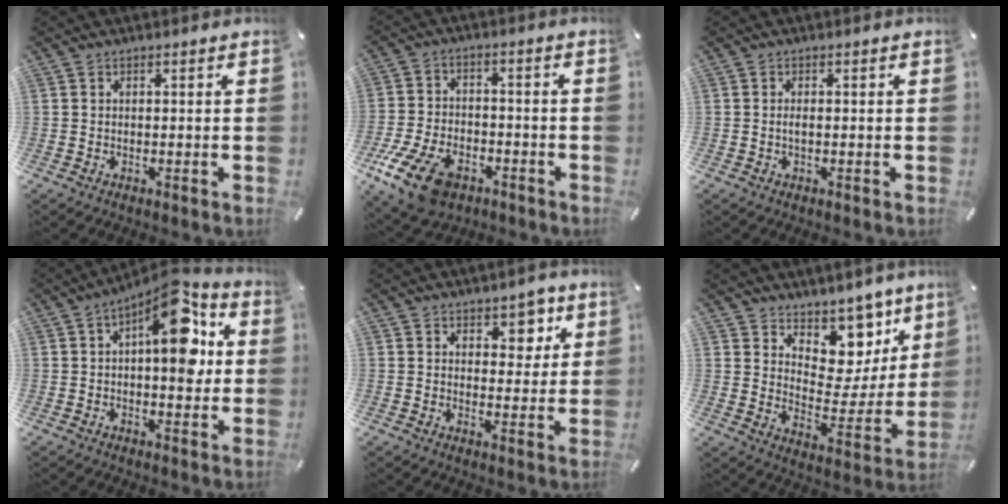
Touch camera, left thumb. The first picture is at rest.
{"total": 13.4, "force": [-7.6, 7.7, 7.8], "torque": [-0.159, 0.041, -0.133]}
{"total": 1.1, "force": [-0.2, 0.4, 1.0], "torque": [-0.019, 0.000, -0.005]}
{"total": 15.4, "force": [4.5, 7.1, 12.9], "torque": [-0.157, -0.038, 0.070]}
{"total": 5.6, "force": [3.2, 3.9, 2.3], "torque": [-0.004, -0.019, 0.045]}
{"total": 11.2, "force": [8.0, 7.5, 2.3], "torque": [-0.014, -0.096, 0.151]}